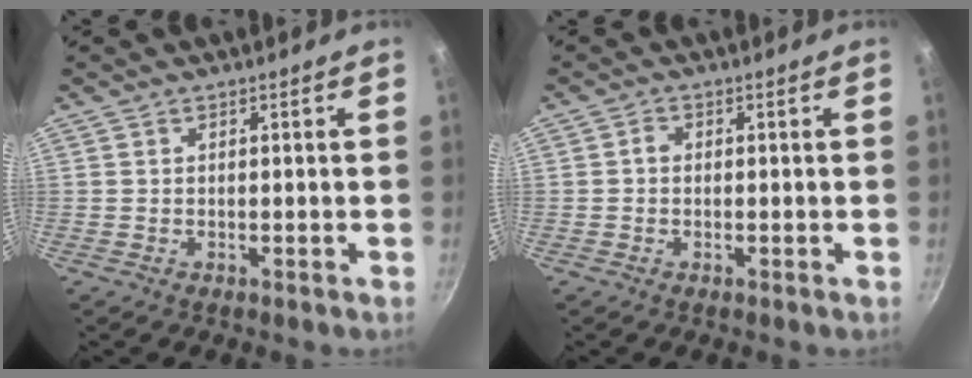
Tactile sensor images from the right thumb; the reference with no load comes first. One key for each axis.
{"total": 1.4, "fx": -0.1, "fy": 1.2, "fz": 0.8, "tx": -0.012, "ty": 0.007, "tz": -0.005}